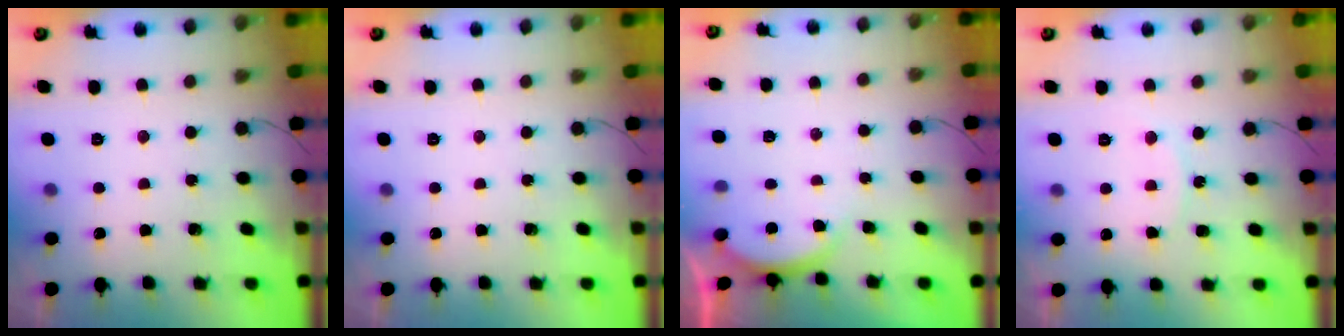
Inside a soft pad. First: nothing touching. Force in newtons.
{"total": 0.0}
{"total": 3.0, "press": 2.9, "slide": 0.5}
{"total": 6.5, "press": 6.5, "slide": 0.4}